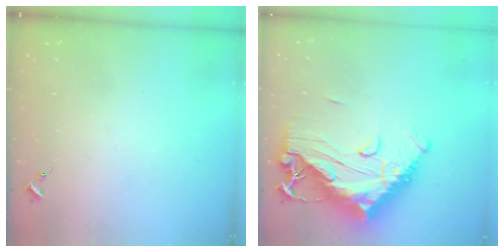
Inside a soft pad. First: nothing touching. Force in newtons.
{"total": 22.9, "press": 22.7, "slide": 2.4}